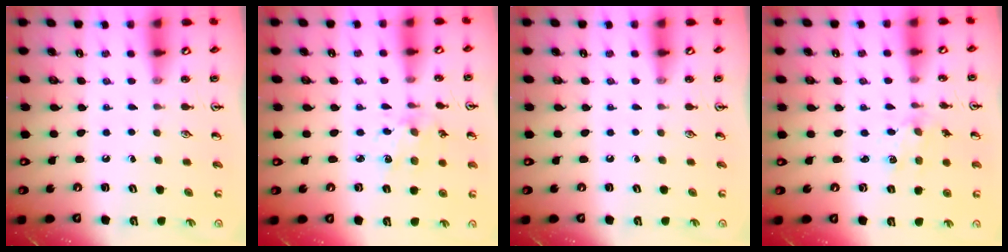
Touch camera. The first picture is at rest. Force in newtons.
{"total": 2.9, "press": 2.9, "slide": 0.2}
{"total": 0.0}
{"total": 2.0, "press": 2.0, "slide": 0.5}